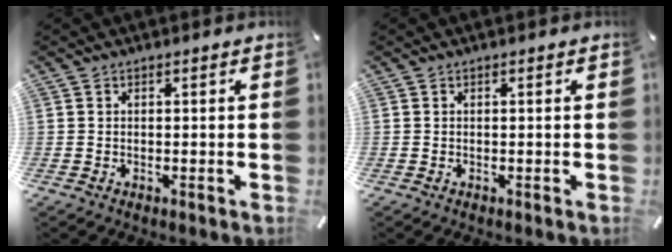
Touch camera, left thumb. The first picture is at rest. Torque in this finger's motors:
{"motor_torque": [-0.01, -0.01, -0.05, -0.03, 0.00]}